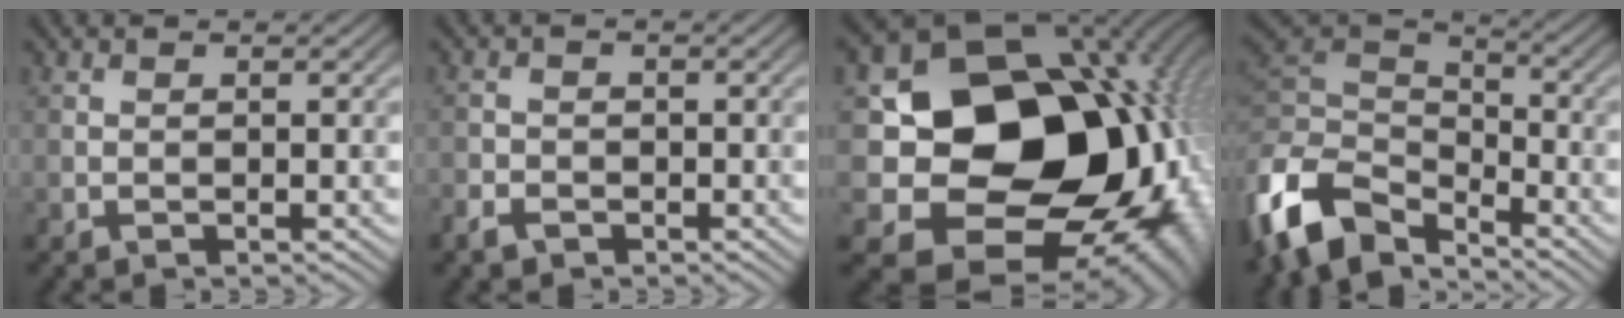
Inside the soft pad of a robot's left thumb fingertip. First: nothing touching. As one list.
[{"total": 2.7, "force": [-1.8, 1.8, 1.0], "torque": [-0.023, -0.005, -0.044]}, {"total": 20.6, "force": [0.0, 16.4, 12.4], "torque": [-0.247, -0.064, 0.046]}, {"total": 9.8, "force": [-6.0, 5.6, 5.3], "torque": [-0.125, 0.004, -0.134]}]